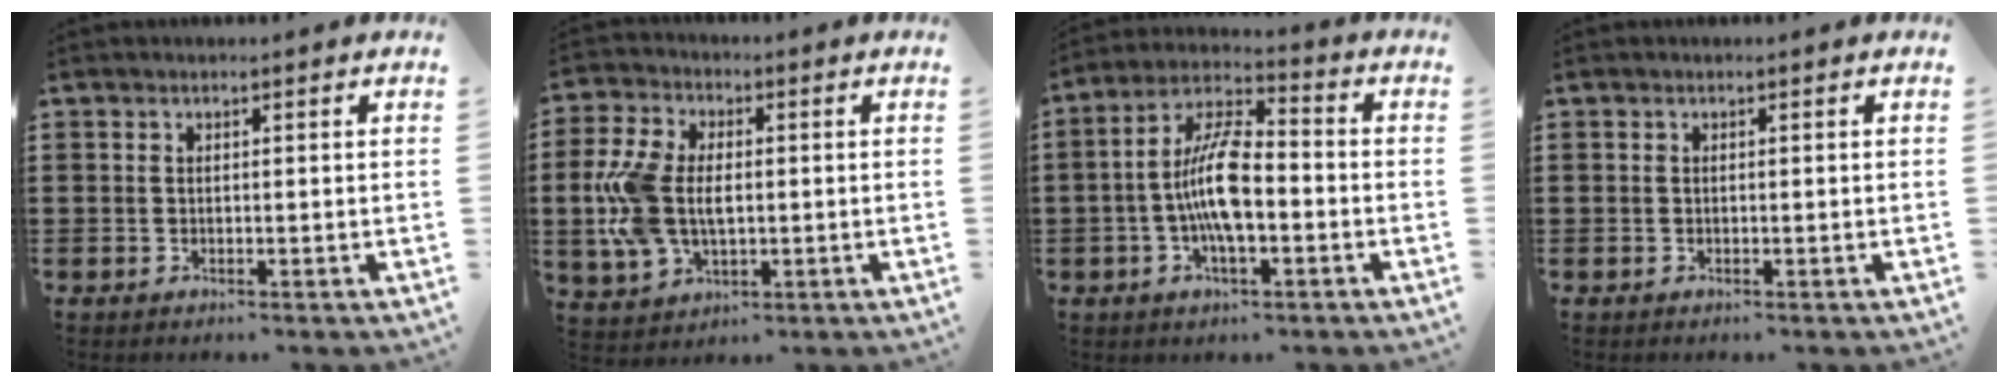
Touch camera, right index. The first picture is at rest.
{"total": 9.5, "force": [-0.2, 6.2, 7.3], "torque": [-0.199, -0.001, -0.015]}
{"total": 10.3, "force": [-1.8, 4.0, 9.3], "torque": [-0.201, -0.001, -0.039]}
{"total": 0.0}